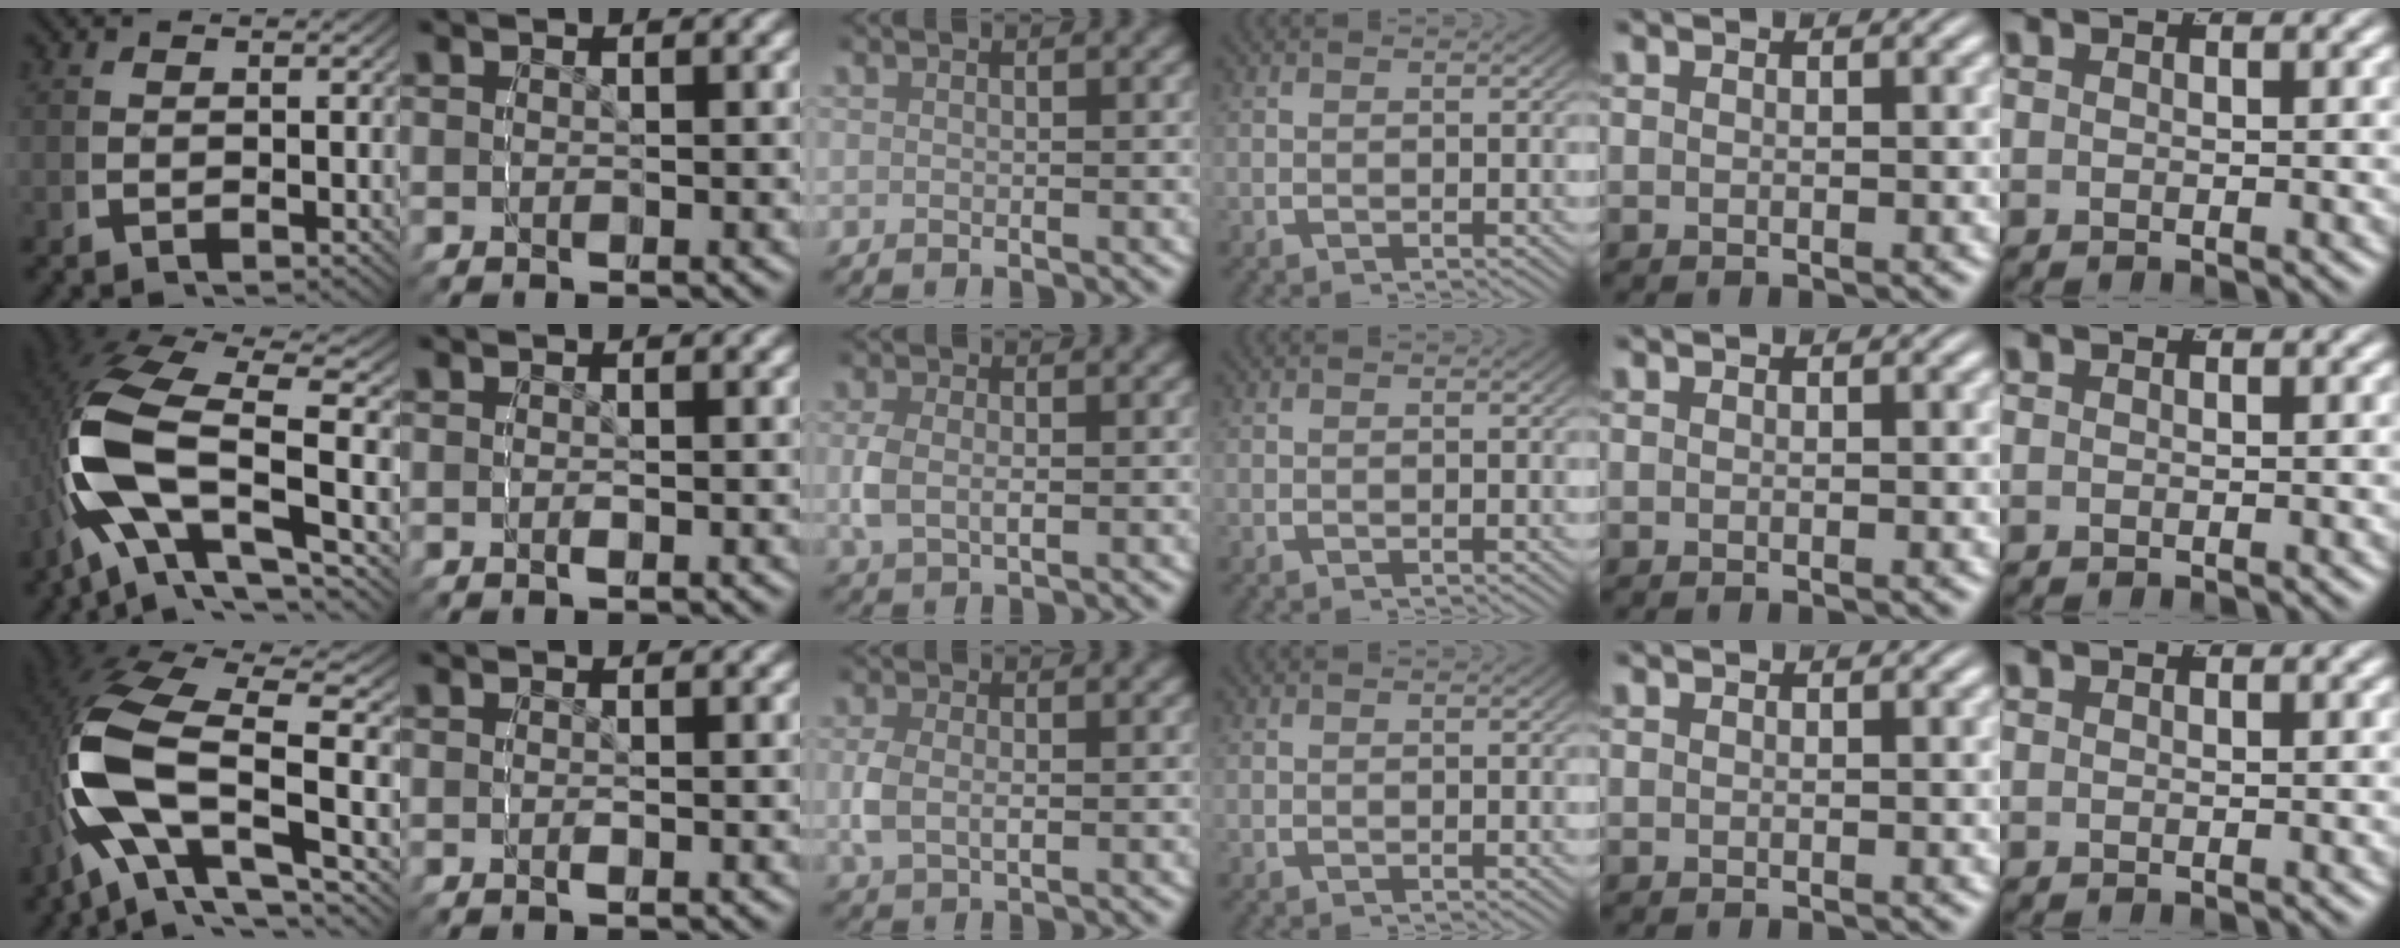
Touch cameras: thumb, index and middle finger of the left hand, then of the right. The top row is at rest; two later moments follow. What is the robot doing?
{"motion": "grasp_and_lifting", "object": "button"}